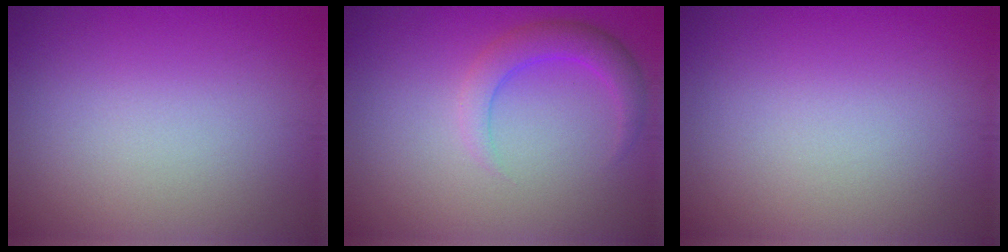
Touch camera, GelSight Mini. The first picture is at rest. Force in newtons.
{"total": 2.9, "press": 2.9, "slide": 0.1}
{"total": 0.0}